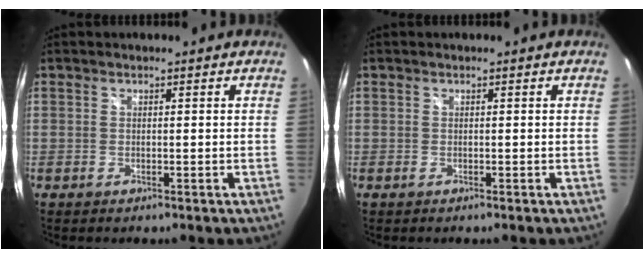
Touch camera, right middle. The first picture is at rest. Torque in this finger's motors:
{"motor_torque": [0.05, -0.09, 0.00, 0.00]}